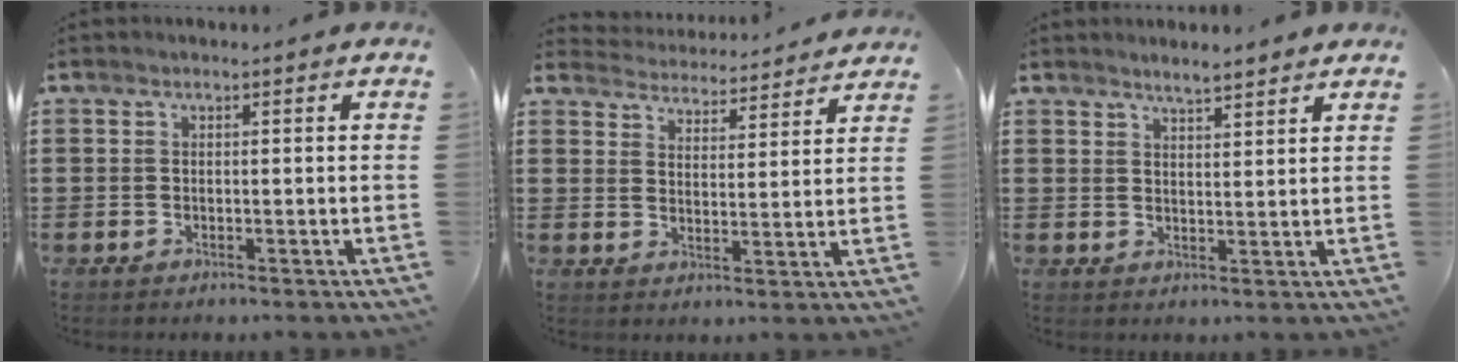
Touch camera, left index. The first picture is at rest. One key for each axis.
{"total": 4.4, "fx": 4.4, "fy": -0.1, "fz": -0.4, "tx": -0.015, "ty": -0.032, "tz": 0.074}
{"total": 2.7, "fx": 2.6, "fy": 0.0, "fz": 0.7, "tx": -0.018, "ty": -0.002, "tz": 0.048}